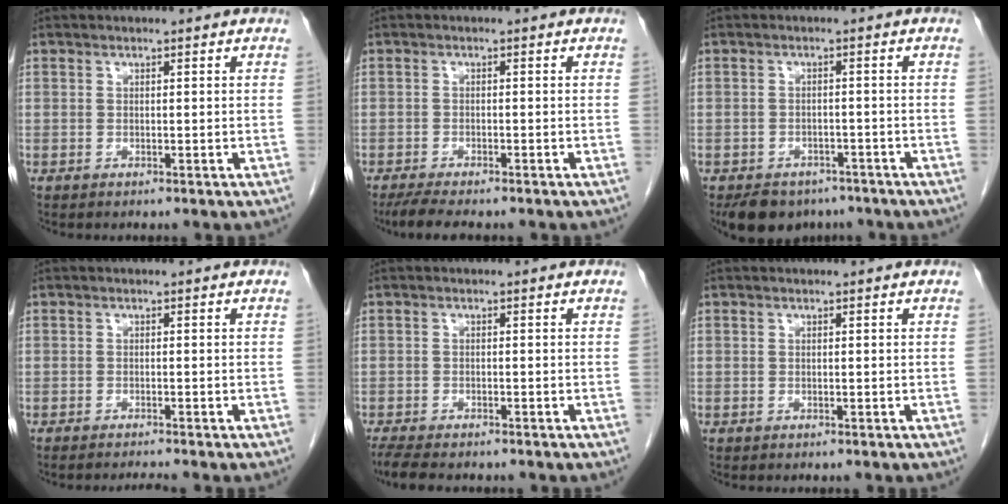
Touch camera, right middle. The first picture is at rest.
{"total": 4.6, "force": [-3.8, 0.6, 2.5], "torque": [-0.044, -0.013, -0.060]}
{"total": 6.9, "force": [-5.3, 4.0, 1.7], "torque": [-0.022, 0.001, -0.075]}
{"total": 2.2, "force": [-2.0, -0.7, 0.6], "torque": [-0.010, -0.007, -0.034]}
{"total": 5.8, "force": [-4.9, 1.3, 2.8], "torque": [-0.052, -0.016, -0.079]}
{"total": 0.0}